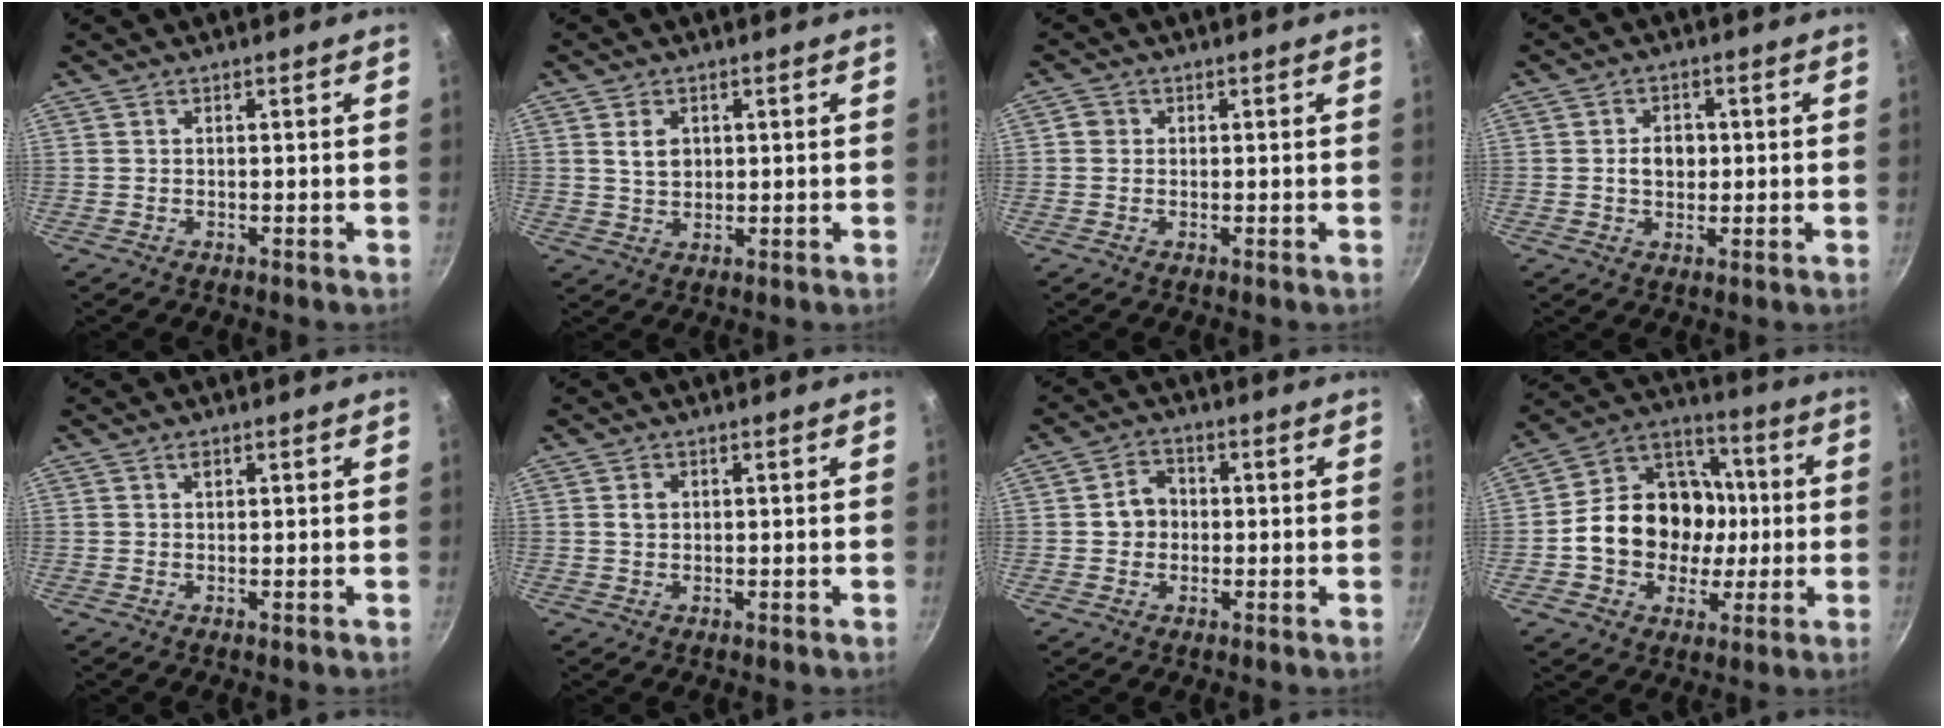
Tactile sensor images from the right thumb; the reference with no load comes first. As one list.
[{"total": 4.0, "force": [1.1, 3.0, 2.5], "torque": [-0.033, -0.004, 0.025]}, {"total": 1.2, "force": [0.0, 1.1, 0.4], "torque": [-0.004, 0.004, -0.003]}, {"total": 4.5, "force": [0.2, 3.6, 2.8], "torque": [-0.024, 0.002, 0.000]}, {"total": 1.0, "force": [0.4, 0.6, 0.6], "torque": [-0.007, -0.001, 0.006]}, {"total": 2.1, "force": [0.5, 1.6, 1.2], "torque": [-0.015, 0.002, 0.009]}, {"total": 5.0, "force": [-0.1, 4.4, 2.4], "torque": [-0.011, 0.010, -0.008]}, {"total": 18.8, "force": [-1.0, 15.8, 10.2], "torque": [-0.135, 0.039, -0.022]}]